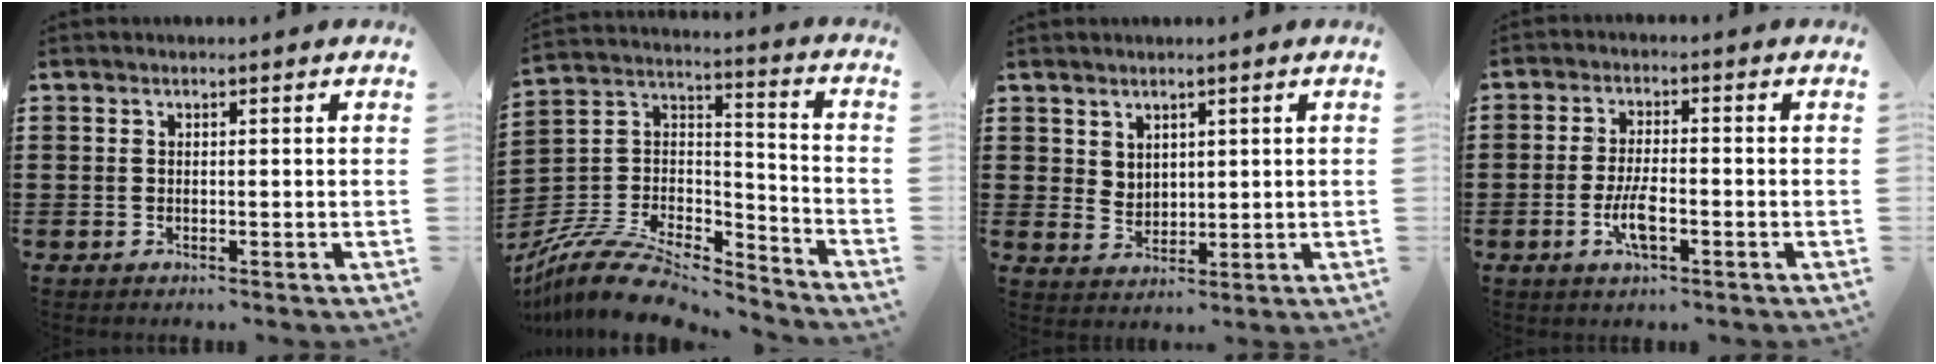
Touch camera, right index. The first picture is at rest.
{"total": 10.8, "force": [-9.0, 3.5, 4.8], "torque": [-0.103, 0.017, -0.177]}
{"total": 3.1, "force": [2.6, 1.8, 0.4], "torque": [-0.015, 0.002, 0.051]}
{"total": 5.1, "force": [-1.7, 1.5, 4.5], "torque": [-0.096, 0.001, -0.036]}